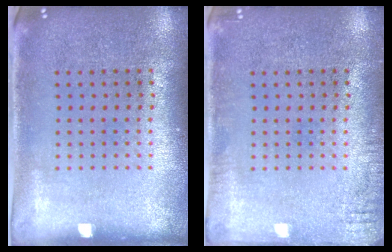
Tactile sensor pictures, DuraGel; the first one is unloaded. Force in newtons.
{"total": 1.5, "press": 1.5, "slide": 0.3}